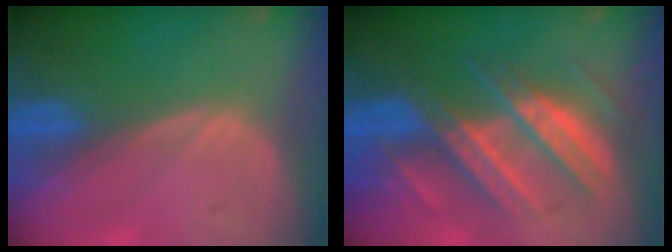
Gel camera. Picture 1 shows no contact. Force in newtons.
{"total": 9.3, "press": 9.2, "slide": 0.8}